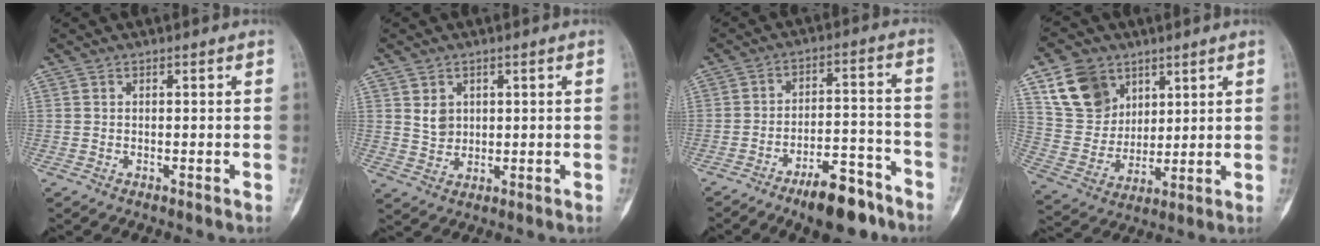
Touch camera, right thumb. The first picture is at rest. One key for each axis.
{"total": 4.0, "fx": 1.4, "fy": 3.2, "fz": 2.0, "tx": -0.019, "ty": -0.012, "tz": 0.034}
{"total": 11.7, "fx": -8.2, "fy": 4.1, "fz": 7.2, "tx": -0.094, "ty": 0.069, "tz": -0.130}
{"total": 13.3, "fx": 7.2, "fy": 9.9, "fz": 5.3, "tx": -0.075, "ty": -0.028, "tz": 0.148}